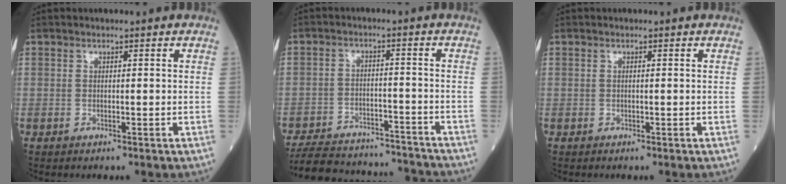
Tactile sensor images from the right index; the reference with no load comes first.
{"total": 17.2, "force": [-16.2, 3.9, 4.3], "torque": [-0.092, 0.008, -0.226]}
{"total": 0.0}